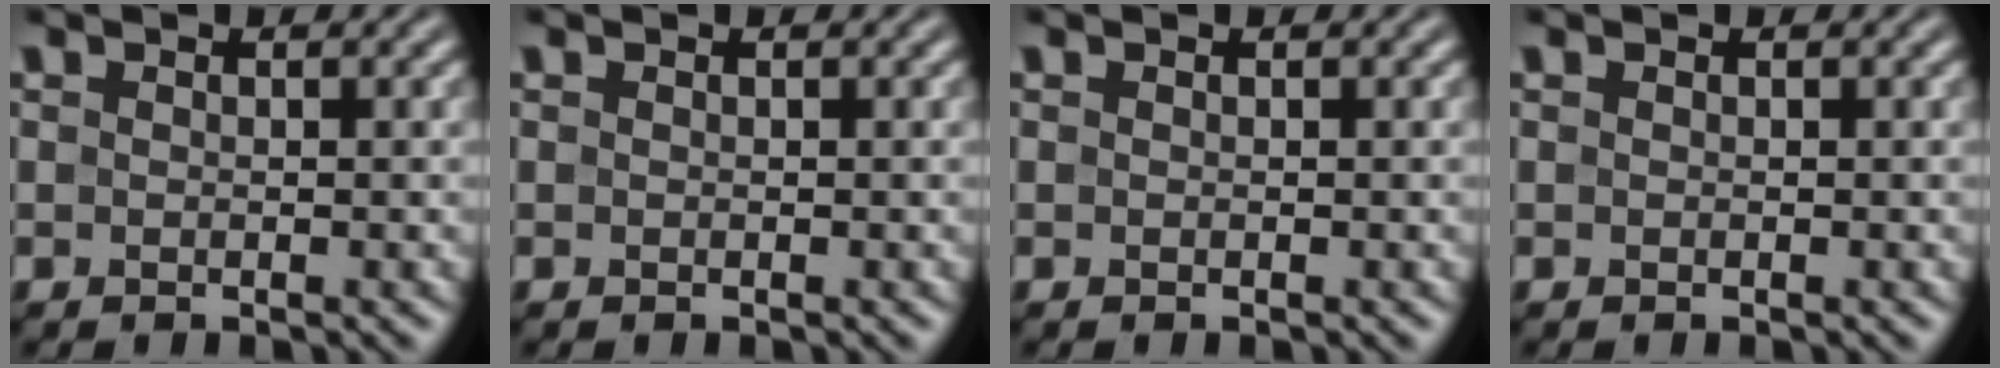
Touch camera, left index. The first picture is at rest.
{"total": 0.0}
{"total": 0.0}
{"total": 0.0}